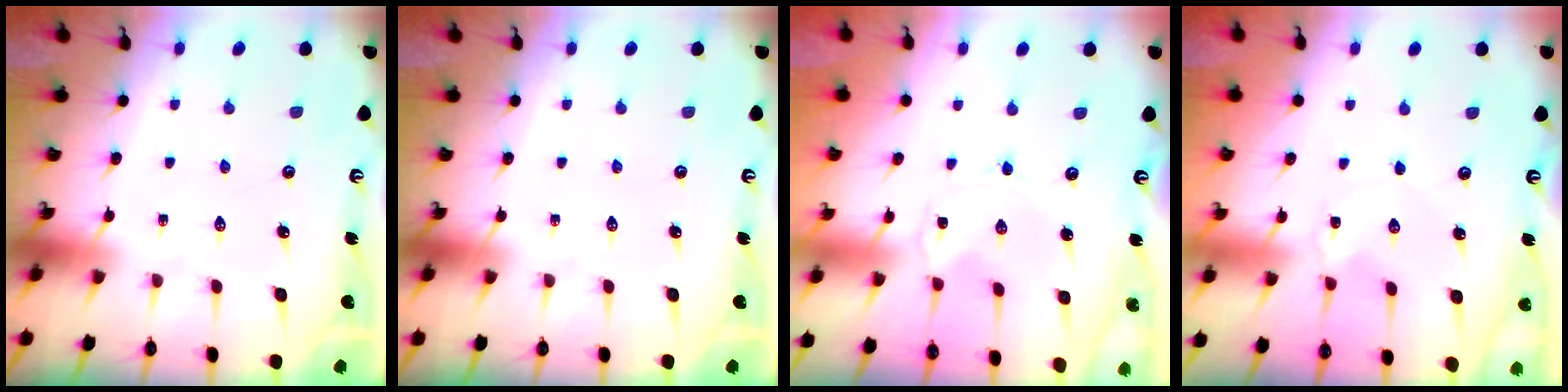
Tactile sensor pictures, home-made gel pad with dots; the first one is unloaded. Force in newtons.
{"total": 0.0}
{"total": 0.0}
{"total": 1.4, "press": 1.4, "slide": 0.2}